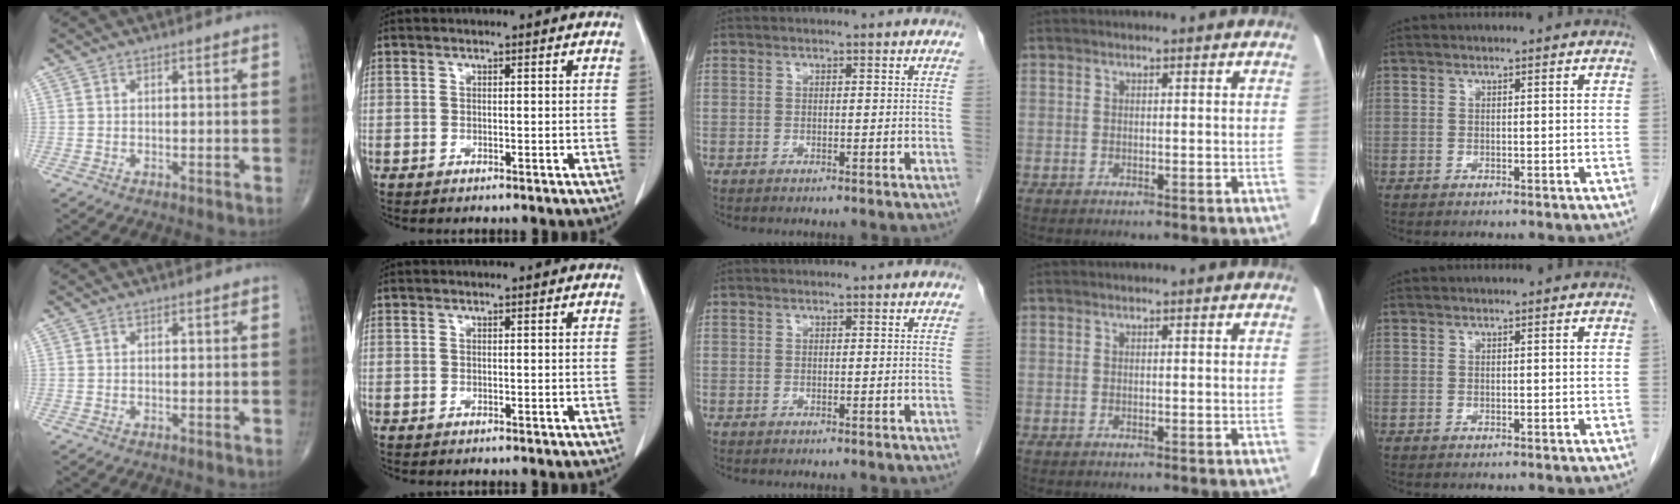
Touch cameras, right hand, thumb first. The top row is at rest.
{}